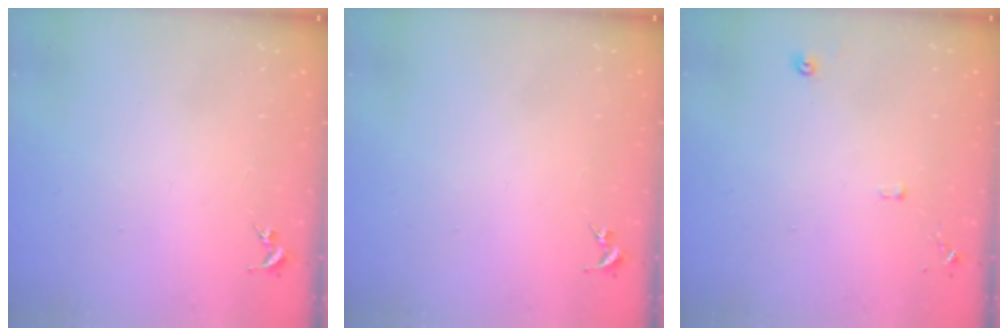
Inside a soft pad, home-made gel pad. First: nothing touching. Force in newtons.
{"total": 0.0}
{"total": 6.4, "press": 6.4, "slide": 0.6}